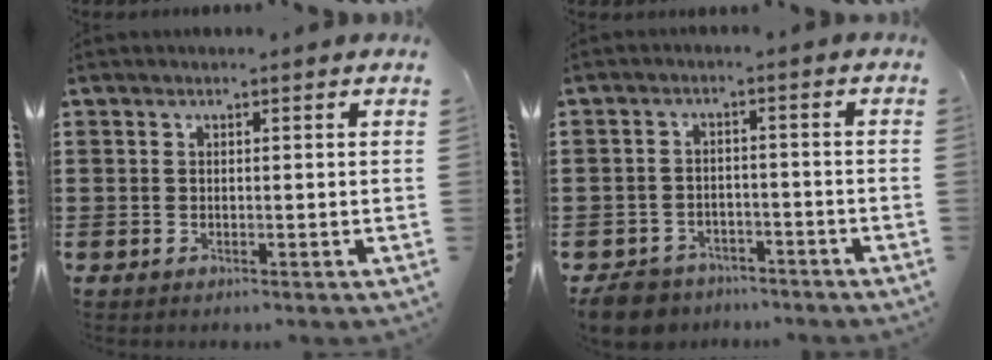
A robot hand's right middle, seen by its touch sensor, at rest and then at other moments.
{"total": 4.6, "force": [-4.4, 1.2, 0.4], "torque": [-0.020, 0.007, -0.093]}